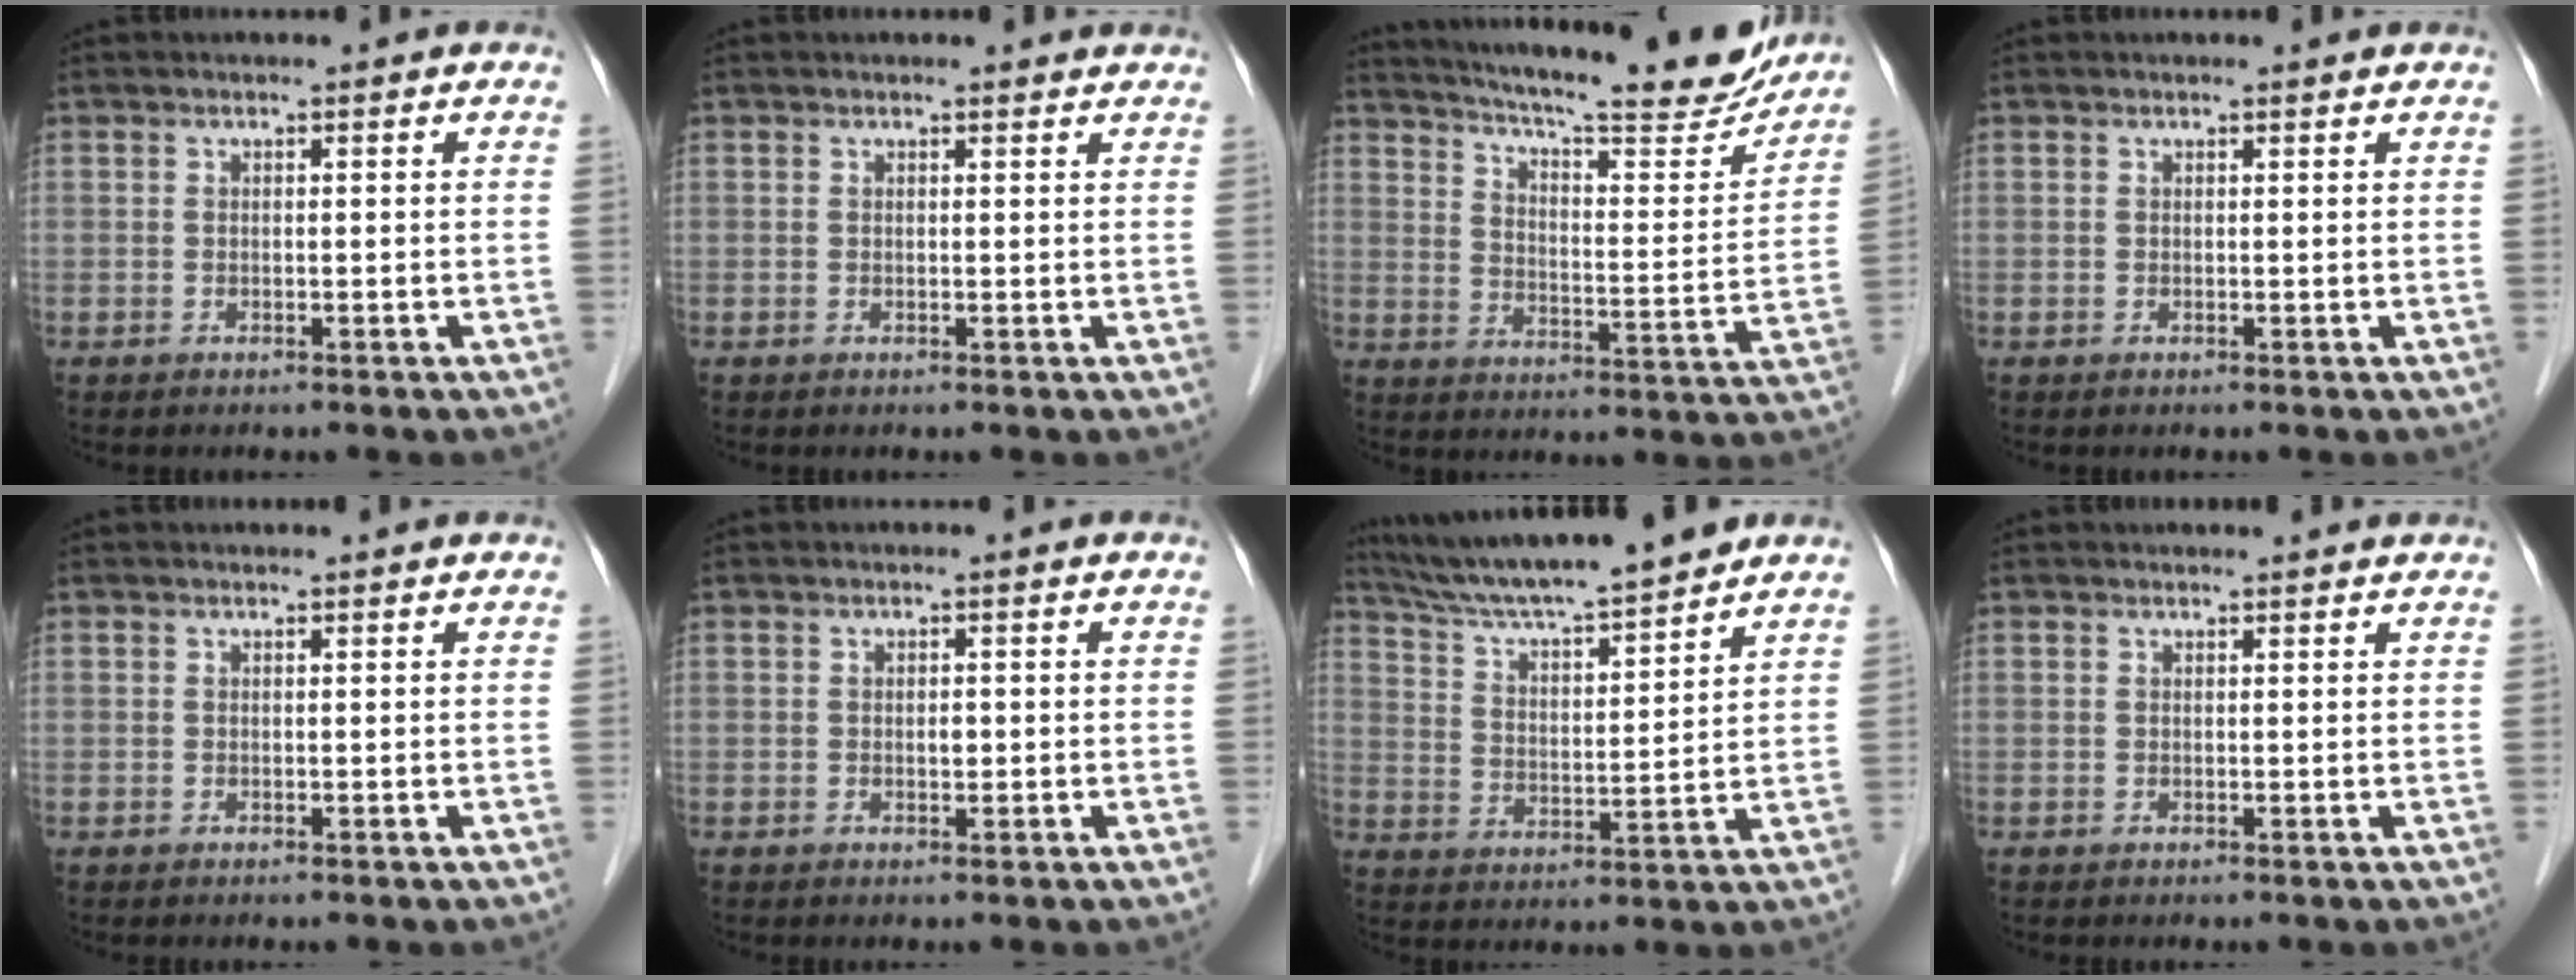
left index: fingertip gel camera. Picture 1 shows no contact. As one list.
[{"total": 1.5, "force": [1.5, 0.1, 0.2], "torque": [-0.012, -0.002, 0.014]}, {"total": 22.5, "force": [20.2, 2.4, 9.5], "torque": [-0.150, -0.035, 0.270]}, {"total": 0.9, "force": [0.9, -0.1, 0.1], "torque": [-0.011, 0.000, 0.011]}, {"total": 1.3, "force": [1.3, 0.0, 0.3], "torque": [-0.009, 0.006, 0.016]}, {"total": 0.9, "force": [0.1, 0.5, 0.7], "torque": [-0.011, 0.001, 0.001]}, {"total": 15.5, "force": [13.9, 0.4, 6.9], "torque": [-0.122, 0.012, 0.230]}, {"total": 3.0, "force": [2.9, 0.2, 0.6], "torque": [-0.010, 0.009, 0.030]}]